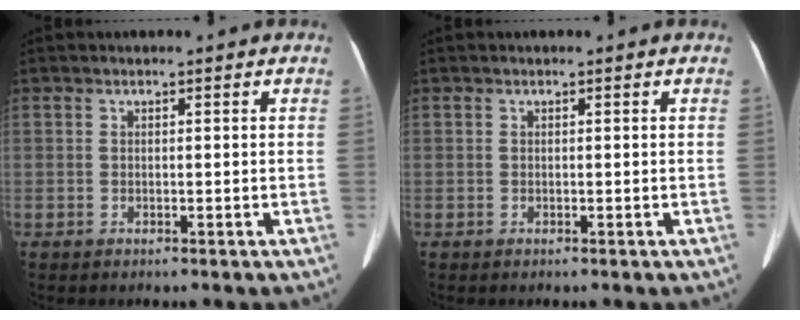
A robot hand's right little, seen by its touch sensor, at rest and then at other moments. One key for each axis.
{"total": 0.0}